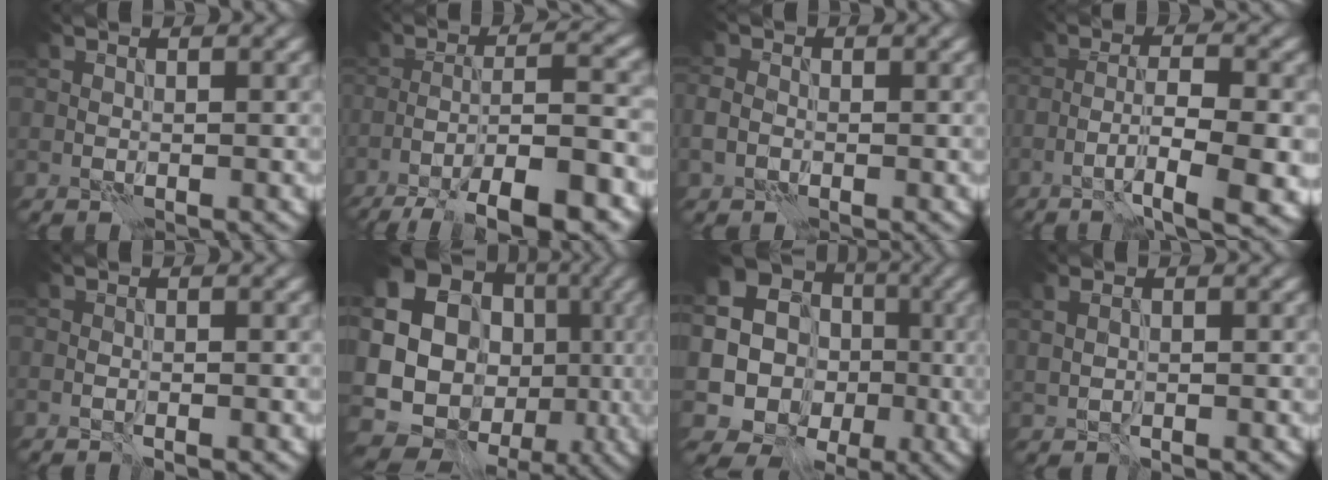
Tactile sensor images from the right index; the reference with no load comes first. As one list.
[{"total": 11.1, "force": [-6.9, 2.4, 8.4], "torque": [-0.130, 0.014, -0.111]}, {"total": 1.7, "force": [-0.6, 1.3, 0.8], "torque": [-0.018, 0.001, -0.019]}, {"total": 7.9, "force": [-3.4, 1.9, 6.9], "torque": [-0.110, 0.000, -0.051]}, {"total": 0.9, "force": [-0.5, 0.2, 0.7], "torque": [-0.012, 0.002, -0.010]}, {"total": 20.0, "force": [-1.7, 18.2, 8.0], "torque": [-0.160, 0.001, -0.043]}, {"total": 17.8, "force": [-0.2, 17.0, 5.0], "torque": [-0.137, 0.013, -0.035]}, {"total": 1.4, "force": [0.0, 0.9, 1.1], "torque": [-0.021, -0.002, 0.006]}]